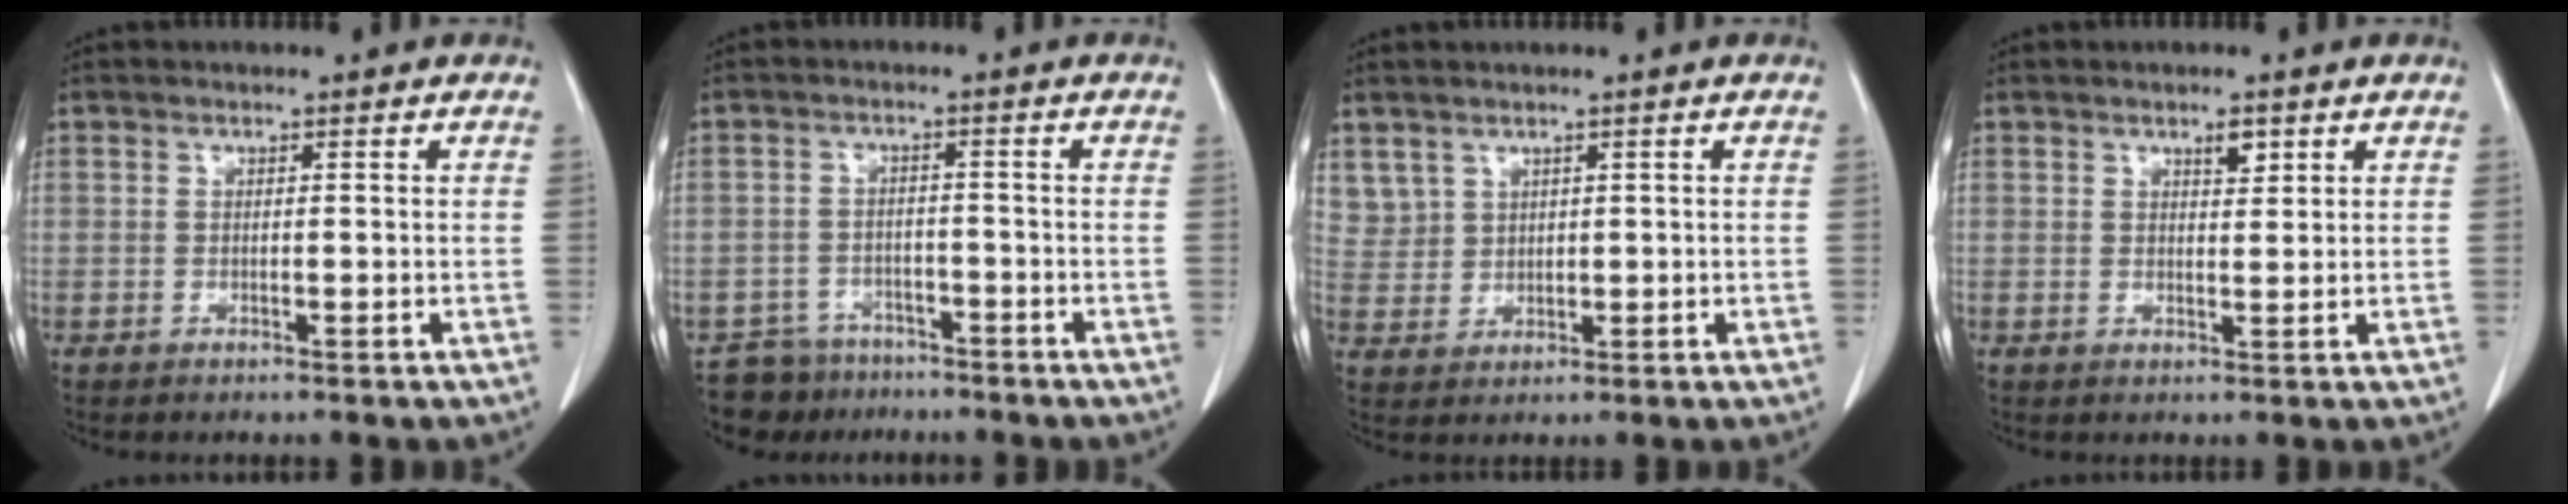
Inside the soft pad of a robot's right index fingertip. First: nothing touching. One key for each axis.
{"total": 5.8, "fx": -4.8, "fy": 3.3, "fz": -0.6, "tx": 0.017, "ty": 0.010, "tz": -0.079}
{"total": 4.3, "fx": 2.6, "fy": 3.4, "fz": 0.3, "tx": -0.004, "ty": 0.008, "tz": 0.061}
{"total": 2.0, "fx": 1.3, "fy": 0.7, "fz": 1.4, "tx": -0.022, "ty": -0.004, "tz": 0.020}